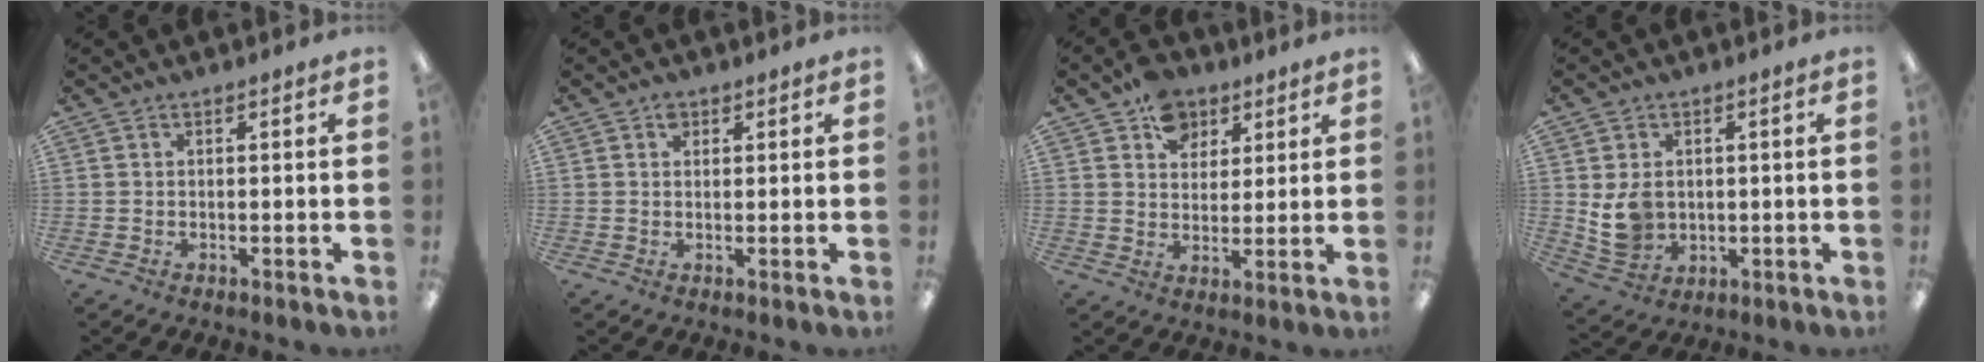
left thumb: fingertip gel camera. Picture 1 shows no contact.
{"total": 1.7, "force": [1.0, 1.2, 0.7], "torque": [0.001, -0.006, 0.016]}
{"total": 9.4, "force": [5.5, 6.7, 3.7], "torque": [-0.047, -0.020, 0.099]}
{"total": 7.1, "force": [0.8, 6.0, 3.7], "torque": [-0.080, 0.005, 0.018]}